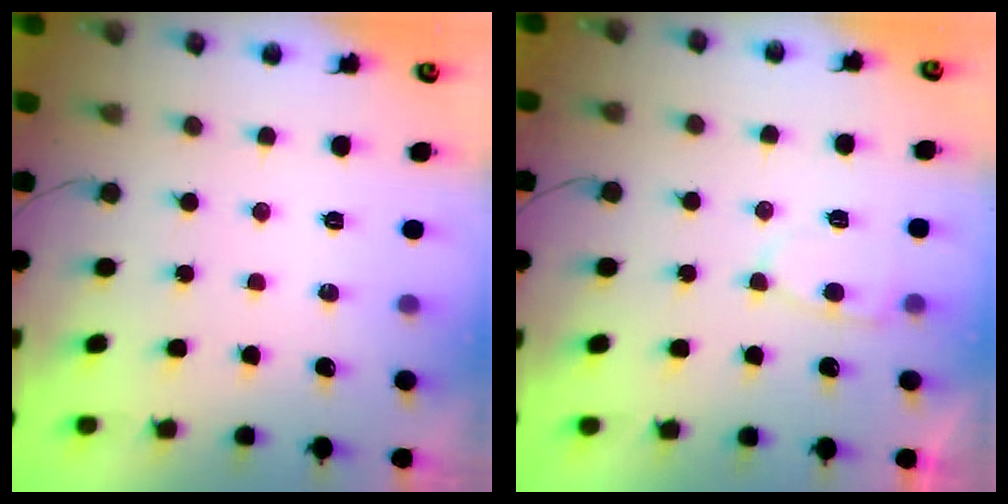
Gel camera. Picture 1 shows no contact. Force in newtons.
{"total": 4.9, "press": 4.9, "slide": 0.6}